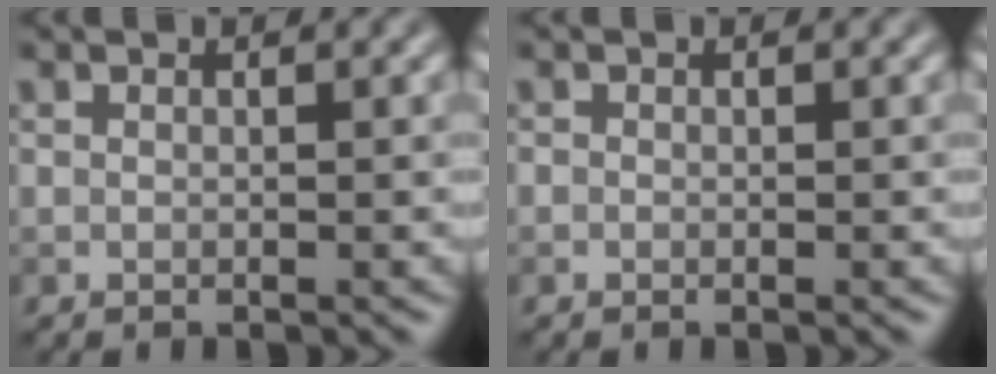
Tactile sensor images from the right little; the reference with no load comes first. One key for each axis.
{"total": 0.0}